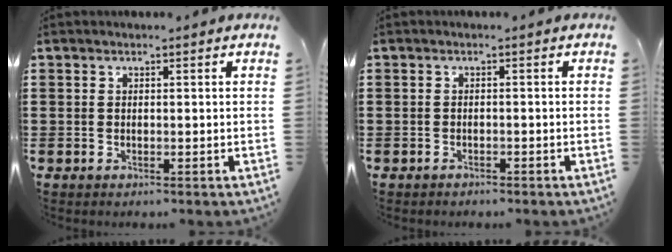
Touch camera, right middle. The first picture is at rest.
{"total": 0.7, "force": [-0.7, 0.2, 0.0], "torque": [-0.001, 0.001, -0.015]}